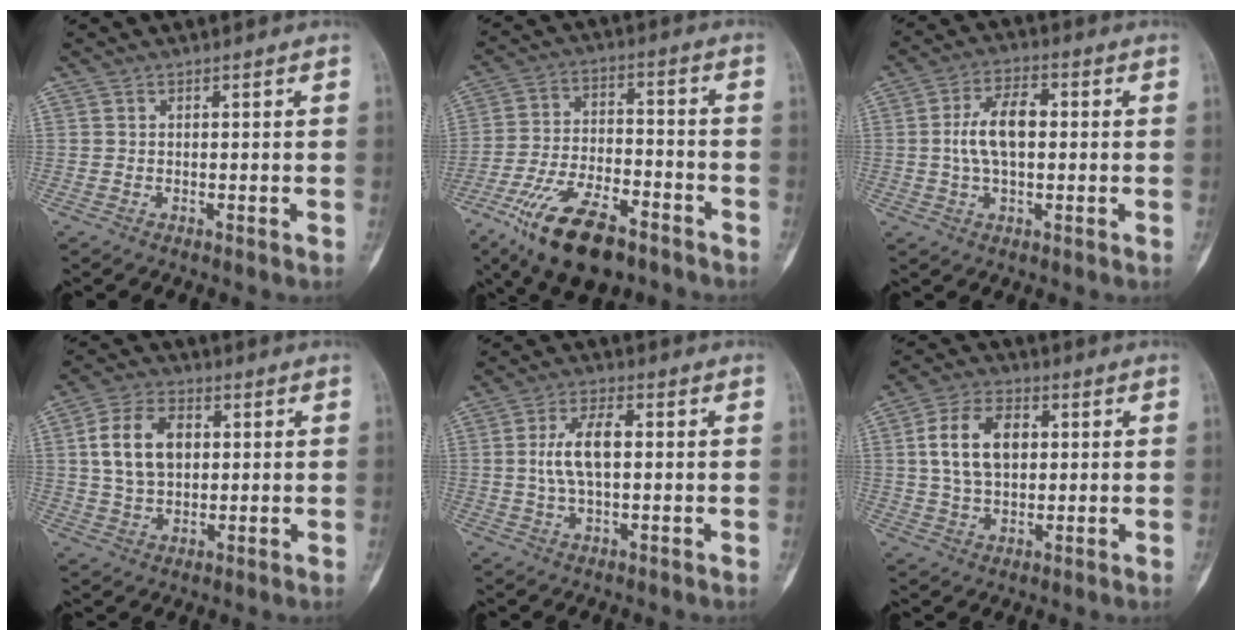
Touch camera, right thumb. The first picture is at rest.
{"total": 16.8, "force": [-10.5, 7.1, 11.0], "torque": [-0.195, 0.048, -0.181]}
{"total": 8.8, "force": [0.4, 4.6, 7.5], "torque": [-0.139, 0.017, 0.004]}
{"total": 11.0, "force": [2.1, 7.5, 7.8], "torque": [-0.128, 0.007, 0.039]}
{"total": 7.7, "force": [0.6, 3.4, 6.9], "torque": [-0.139, 0.014, 0.008]}
{"total": 11.3, "force": [2.1, 7.3, 8.3], "torque": [-0.135, 0.007, 0.038]}